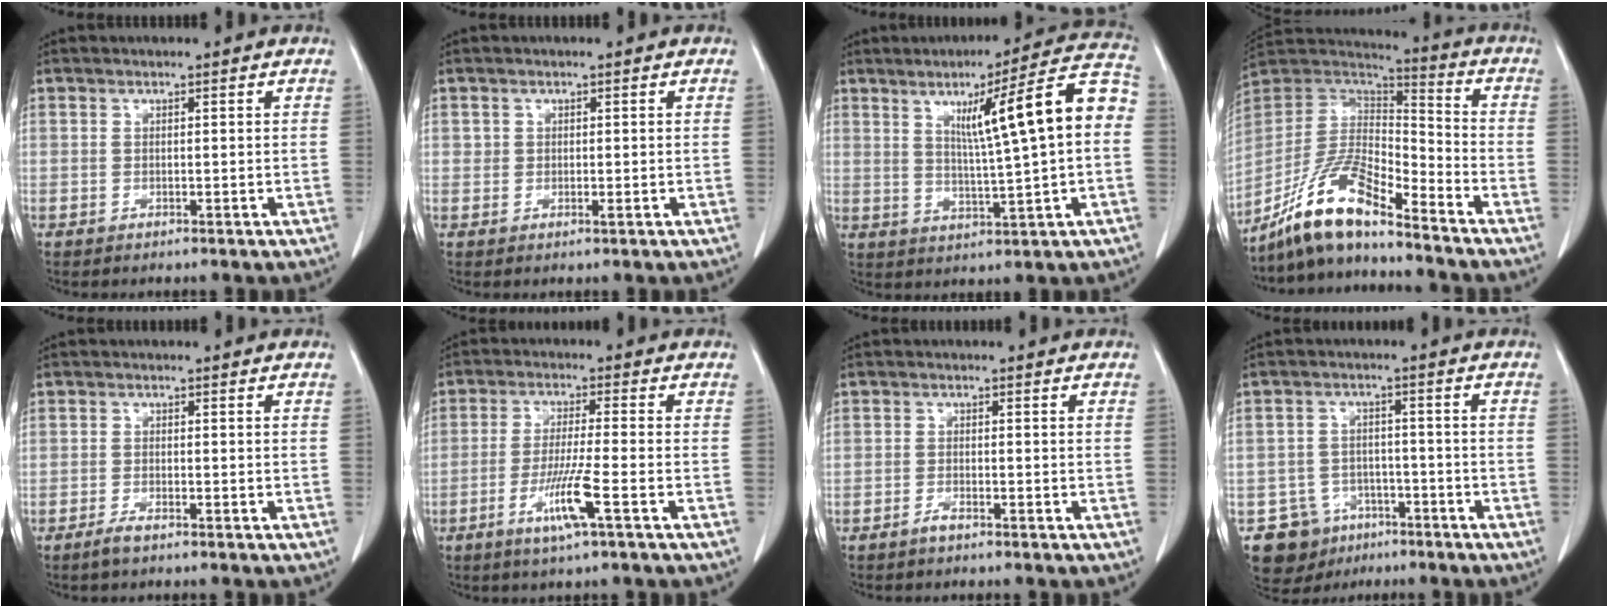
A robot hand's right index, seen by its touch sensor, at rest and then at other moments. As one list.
[{"total": 0.8, "force": [0.3, 0.6, 0.5], "torque": [-0.002, -0.003, 0.001]}, {"total": 14.5, "force": [2.6, 0.0, 14.2], "torque": [-0.205, 0.022, 0.038]}, {"total": 11.9, "force": [-9.2, 1.7, 7.3], "torque": [-0.147, 0.017, -0.178]}, {"total": 1.8, "force": [-1.1, 0.1, 1.4], "torque": [-0.026, -0.002, -0.024]}, {"total": 7.0, "force": [-3.0, -0.7, 6.3], "torque": [-0.121, -0.016, -0.060]}, {"total": 1.3, "force": [-0.9, 0.1, 1.0], "torque": [-0.015, 0.000, -0.017]}, {"total": 7.1, "force": [-4.2, 5.7, 0.4], "torque": [0.000, 0.019, -0.061]}]